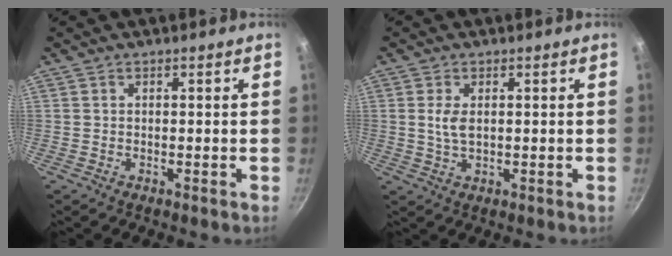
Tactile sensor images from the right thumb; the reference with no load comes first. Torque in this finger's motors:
{"motor_torque": [-0.39, 0.59, 0.09, 0.55, 0.02]}